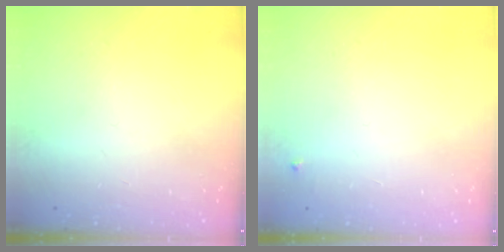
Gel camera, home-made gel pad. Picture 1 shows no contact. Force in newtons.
{"total": 3.2, "press": 3.2, "slide": 0.5}